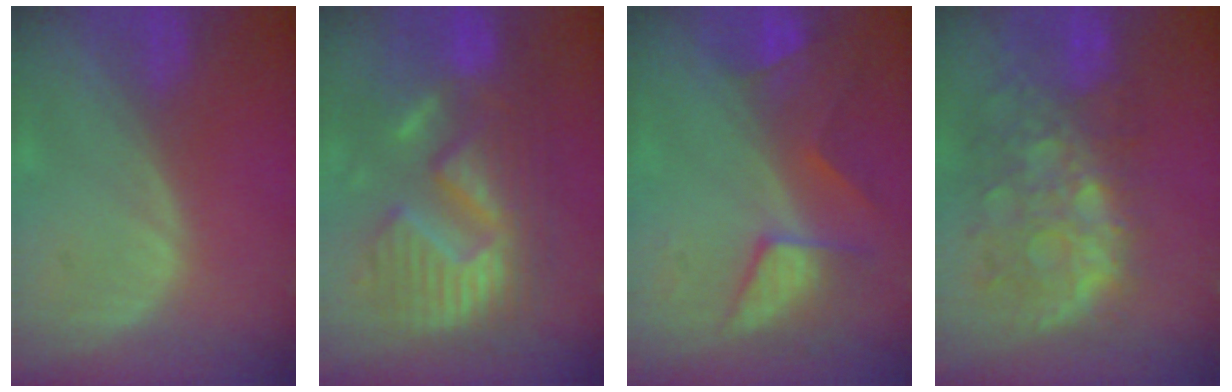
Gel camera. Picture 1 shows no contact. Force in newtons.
{"total": 13.2, "press": 13.2, "slide": 1.2}
{"total": 7.5, "press": 7.0, "slide": 2.6}
{"total": 11.4, "press": 9.7, "slide": 5.9}